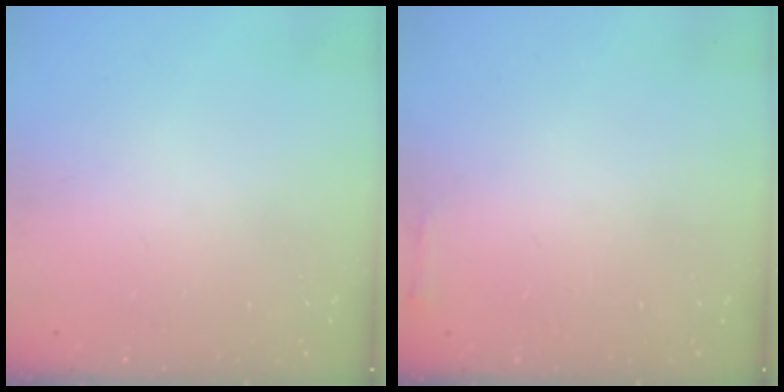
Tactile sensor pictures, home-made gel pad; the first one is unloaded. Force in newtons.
{"total": 2.3, "press": 2.3, "slide": 0.5}